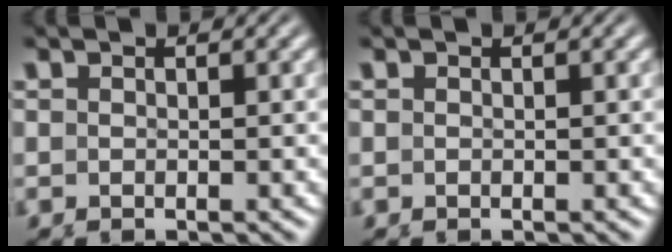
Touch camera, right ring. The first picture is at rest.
{"total": 0.0}